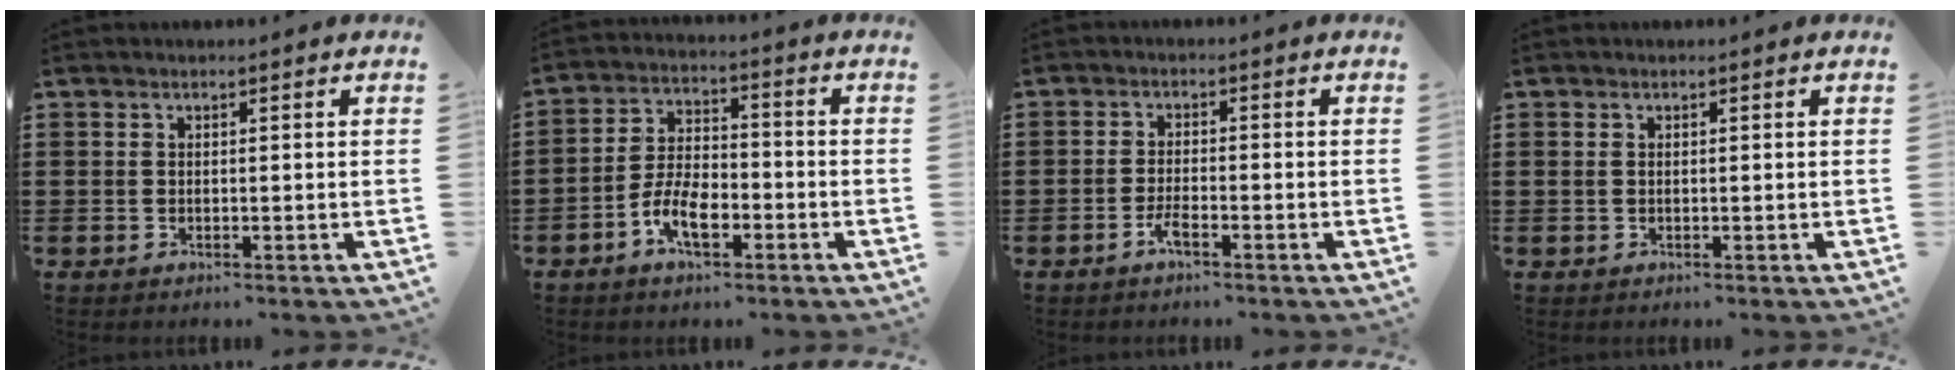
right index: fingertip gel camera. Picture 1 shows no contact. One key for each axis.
{"total": 7.0, "fx": -3.4, "fy": 3.3, "fz": 5.2, "tx": -0.114, "ty": 0.004, "tz": -0.068}
{"total": 2.5, "fx": -1.6, "fy": 0.5, "fz": 1.9, "tx": -0.041, "ty": -0.002, "tz": -0.032}
{"total": 0.5, "fx": 0.1, "fy": 0.4, "fz": 0.4, "tx": -0.009, "ty": 0.003, "tz": 0.002}